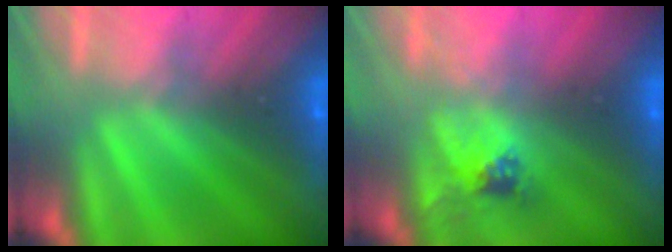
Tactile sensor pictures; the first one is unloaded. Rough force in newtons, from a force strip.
{"total": 2.5}